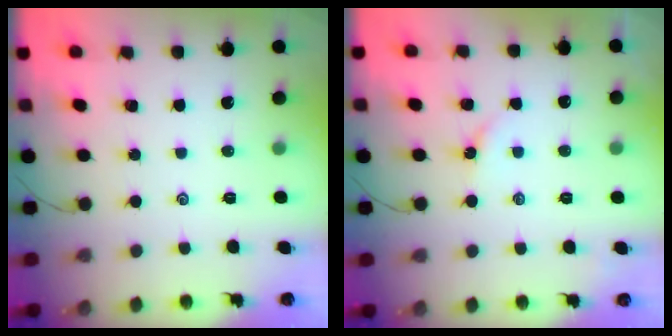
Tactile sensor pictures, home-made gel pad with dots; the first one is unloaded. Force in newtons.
{"total": 2.0, "press": 1.9, "slide": 0.3}